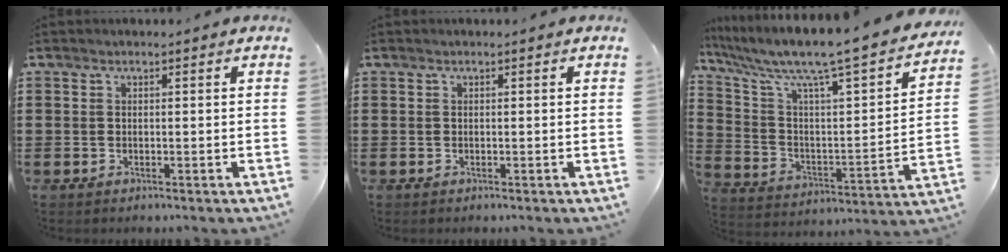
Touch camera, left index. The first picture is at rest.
{"total": 0.0}
{"total": 8.4, "force": [6.9, 0.3, 4.7], "torque": [-0.125, -0.062, 0.104]}